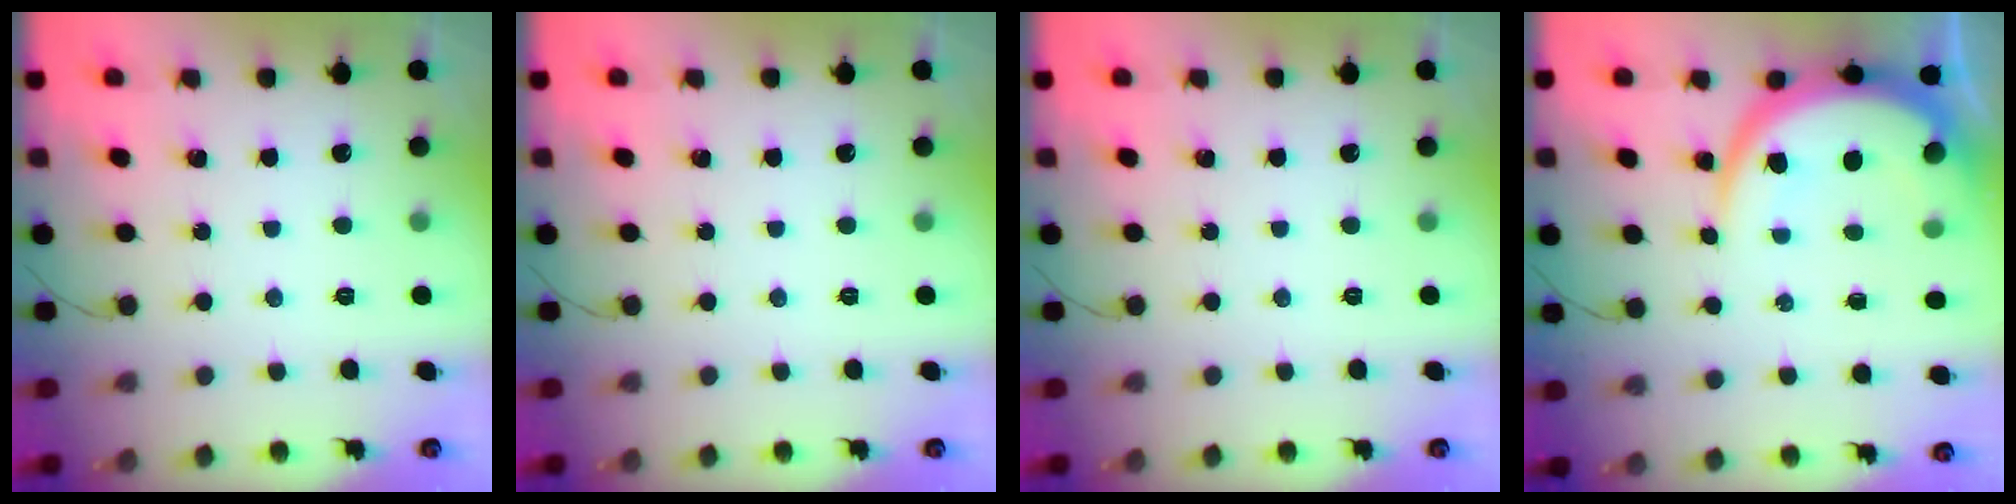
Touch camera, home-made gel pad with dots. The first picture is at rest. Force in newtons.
{"total": 0.0}
{"total": 0.0}
{"total": 11.5, "press": 11.4, "slide": 1.1}